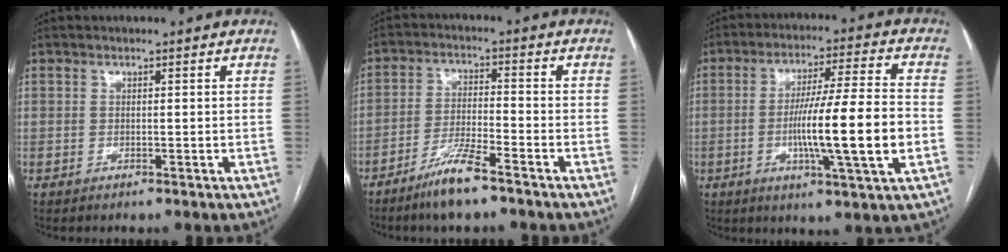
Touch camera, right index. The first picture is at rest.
{"total": 7.2, "force": [-5.2, 0.5, 4.9], "torque": [-0.099, -0.013, -0.101]}
{"total": 15.0, "force": [-2.9, -0.3, 14.7], "torque": [-0.251, -0.006, -0.052]}